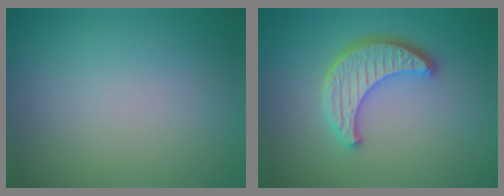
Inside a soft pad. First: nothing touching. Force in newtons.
{"total": 4.6, "press": 3.8, "slide": 2.5}